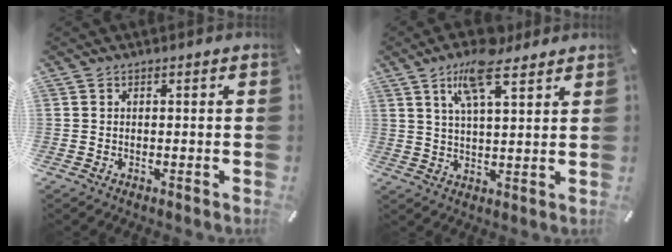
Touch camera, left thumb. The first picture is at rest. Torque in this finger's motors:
{"motor_torque": [1.96, 0.99, 1.08, -1.17, 0.16]}